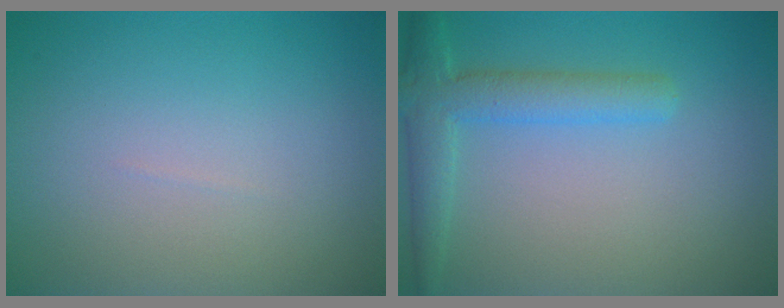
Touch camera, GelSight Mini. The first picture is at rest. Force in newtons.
{"total": 3.8, "press": 3.8, "slide": 0.2}